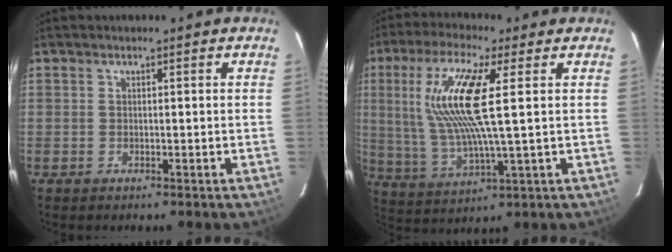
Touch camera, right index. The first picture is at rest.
{"total": 14.8, "force": [3.5, 2.1, 14.2], "torque": [-0.281, 0.001, 0.073]}